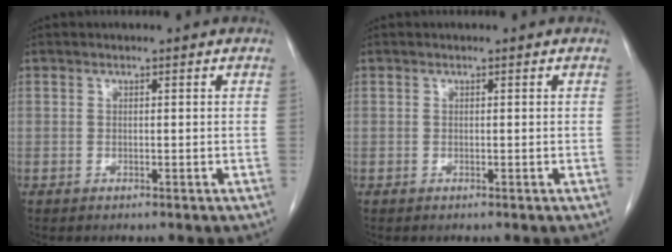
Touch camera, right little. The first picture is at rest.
{"total": 0.0}